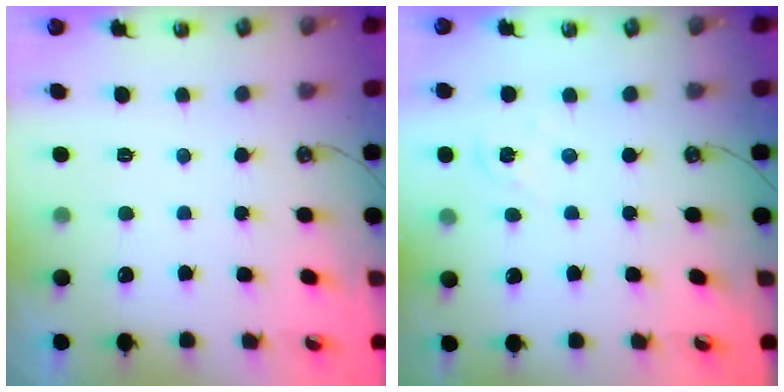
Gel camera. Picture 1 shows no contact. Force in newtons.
{"total": 2.2, "press": 2.2, "slide": 0.3}